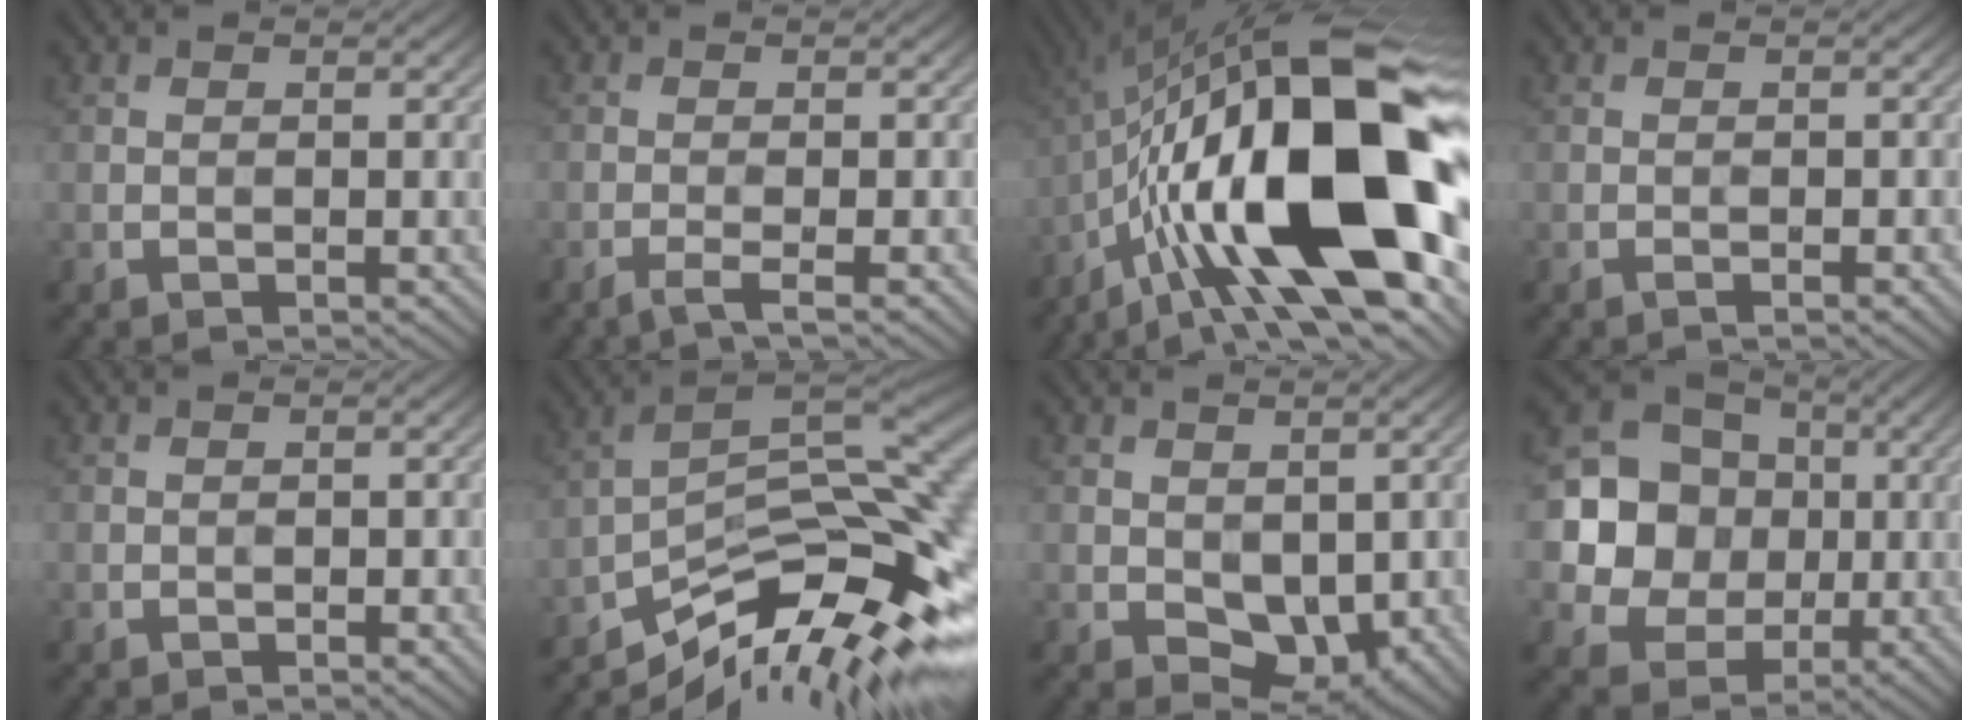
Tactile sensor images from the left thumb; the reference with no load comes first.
{"total": 2.4, "force": [-1.4, 0.3, 1.9], "torque": [-0.029, 0.007, -0.035]}
{"total": 23.1, "force": [-5.0, 8.1, 21.0], "torque": [-0.374, 0.011, -0.089]}
{"total": 0.9, "force": [-0.6, 0.2, 0.7], "torque": [-0.012, 0.001, -0.010]}
{"total": 0.9, "force": [-0.5, 0.5, 0.7], "torque": [-0.008, 0.001, -0.007]}
{"total": 14.0, "force": [-7.3, 4.5, 11.1], "torque": [-0.178, 0.007, -0.130]}
{"total": 5.5, "force": [-0.2, 3.7, 4.1], "torque": [-0.069, -0.014, 0.002]}
{"total": 12.9, "force": [0.6, 11.7, 5.5], "torque": [-0.151, 0.003, 0.004]}